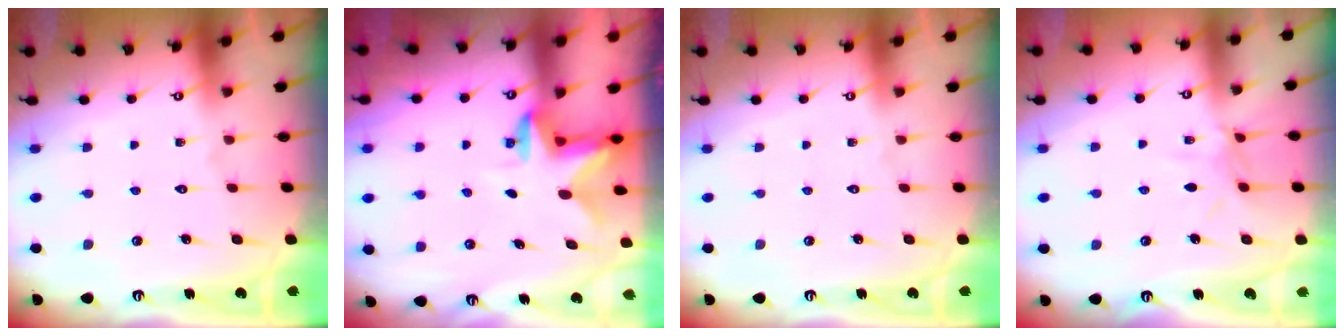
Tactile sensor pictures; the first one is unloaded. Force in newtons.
{"total": 2.5, "press": 2.5, "slide": 0.5}
{"total": 0.0}
{"total": 5.7, "press": 5.7, "slide": 0.5}